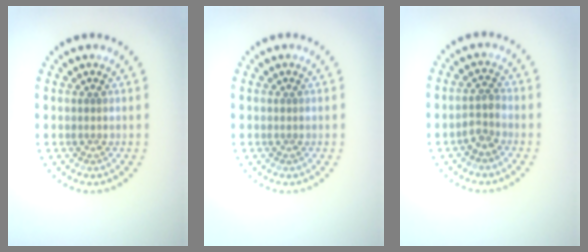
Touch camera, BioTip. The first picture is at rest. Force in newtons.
{"total": 0.0}
{"total": 1.5, "press": 1.3, "slide": 0.8}